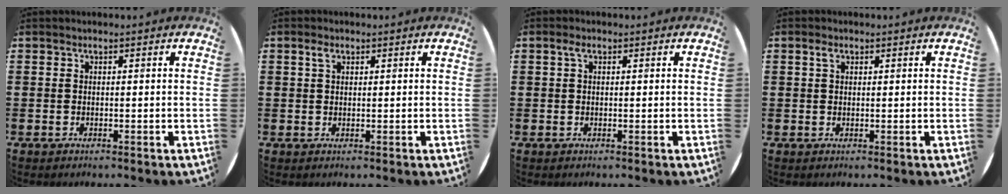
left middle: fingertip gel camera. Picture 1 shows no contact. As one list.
[{"total": 1.6, "force": [0.9, 0.9, 0.9], "torque": [-0.013, 0.002, 0.014]}, {"total": 1.1, "force": [0.4, 0.6, 0.8], "torque": [-0.017, 0.006, 0.007]}, {"total": 1.3, "force": [0.7, 0.8, 0.7], "torque": [-0.009, 0.003, 0.010]}]